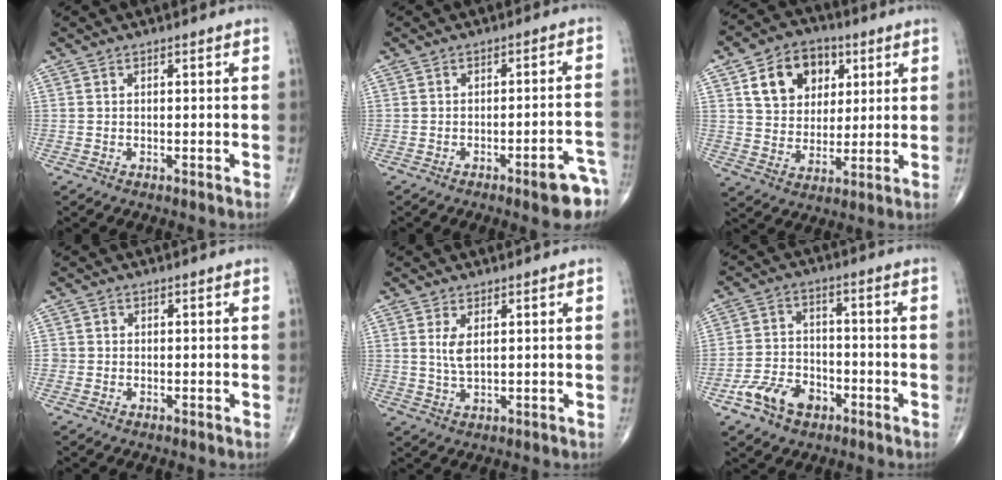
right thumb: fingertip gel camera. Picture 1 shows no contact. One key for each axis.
{"total": 7.6, "fx": -4.4, "fy": 1.6, "fz": 6.0, "tx": -0.062, "ty": 0.026, "tz": -0.049}
{"total": 13.1, "fx": 5.1, "fy": 9.9, "fz": 6.9, "tx": -0.077, "ty": -0.009, "tz": 0.087}
{"total": 1.1, "fx": -0.2, "fy": 1.0, "fz": 0.1, "tx": 0.006, "ty": 0.005, "tz": -0.007}
{"total": 3.4, "fx": 1.0, "fy": 1.3, "fz": 2.9, "tx": -0.061, "ty": -0.009, "tz": 0.027}
{"total": 8.9, "fx": -4.7, "fy": 5.8, "fz": 4.8, "tx": -0.071, "ty": 0.028, "tz": -0.083}